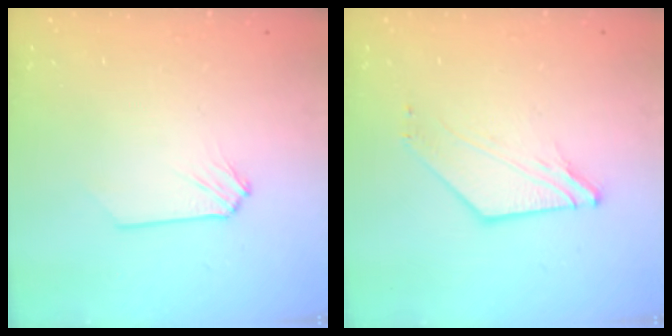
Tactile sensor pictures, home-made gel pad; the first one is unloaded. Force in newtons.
{"total": 4.2, "press": 4.2, "slide": 0.4}